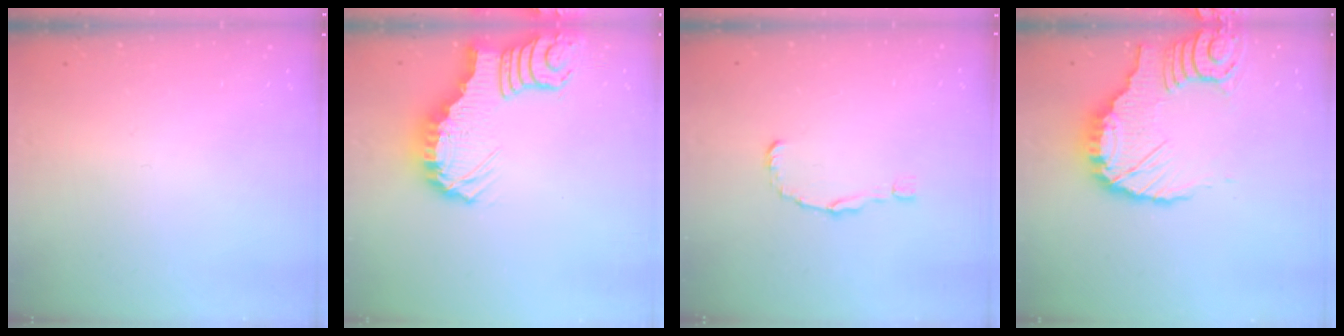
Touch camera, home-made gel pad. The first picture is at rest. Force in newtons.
{"total": 4.1, "press": 4.1, "slide": 0.6}
{"total": 1.5, "press": 1.5, "slide": 0.0}
{"total": 12.2, "press": 12.2, "slide": 1.3}